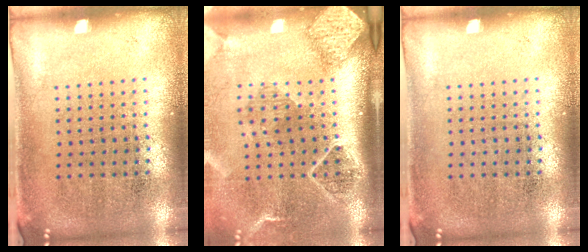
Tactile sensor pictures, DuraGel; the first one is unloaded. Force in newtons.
{"total": 2.7, "press": 2.0, "slide": 1.8}
{"total": 0.0}